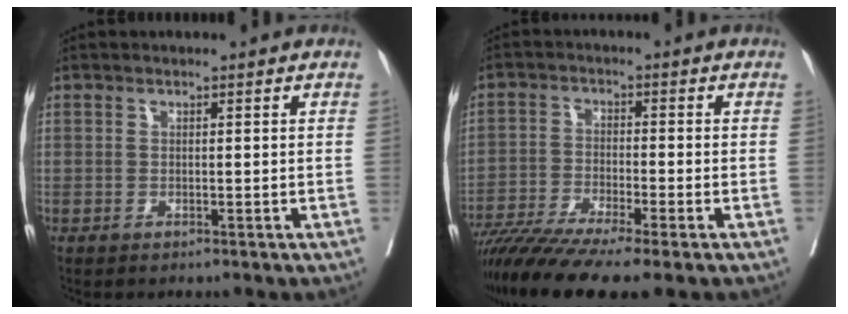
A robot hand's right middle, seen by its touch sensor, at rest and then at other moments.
{"total": 12.0, "force": [-9.3, 0.1, 7.6], "torque": [-0.133, -0.029, -0.156]}